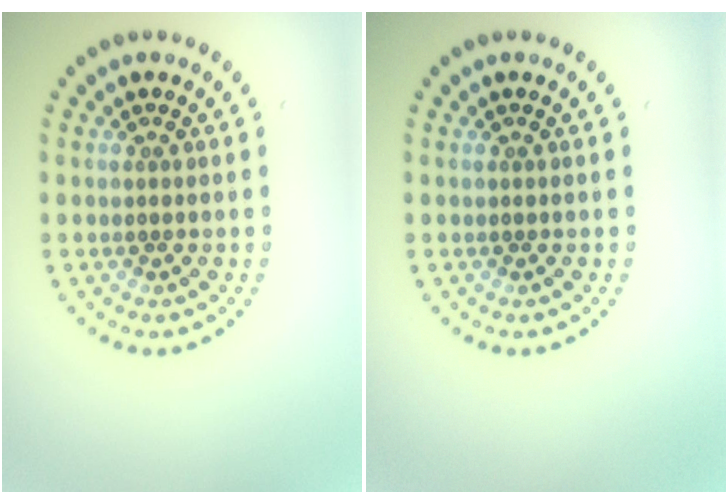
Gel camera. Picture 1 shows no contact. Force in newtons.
{"total": 0.0}